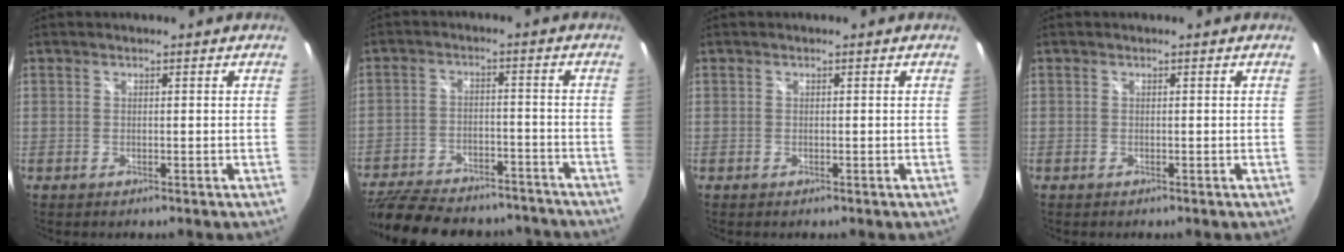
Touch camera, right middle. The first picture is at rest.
{"total": 23.9, "force": [-20.0, 8.6, 10.0], "torque": [-0.221, -0.004, -0.276]}
{"total": 0.6, "force": [0.4, -0.4, -0.1], "torque": [0.003, -0.003, 0.002]}
{"total": 0.0}